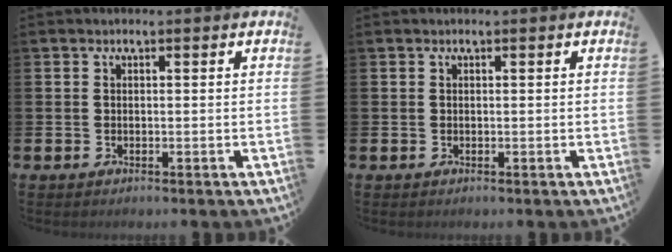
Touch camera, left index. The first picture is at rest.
{"total": 0.0}